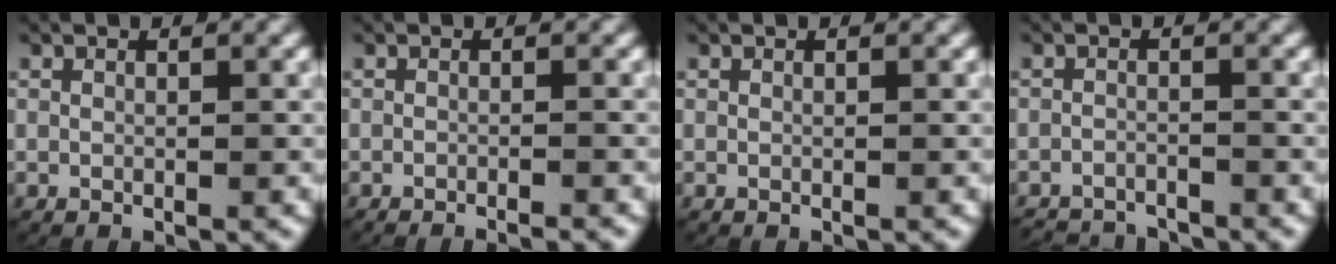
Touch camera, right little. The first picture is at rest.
{"total": 1.5, "force": [-1.4, -0.1, 0.4], "torque": [-0.004, 0.002, -0.026]}
{"total": 0.0}
{"total": 3.7, "force": [-3.6, 0.7, 0.4], "torque": [-0.004, -0.012, -0.061]}